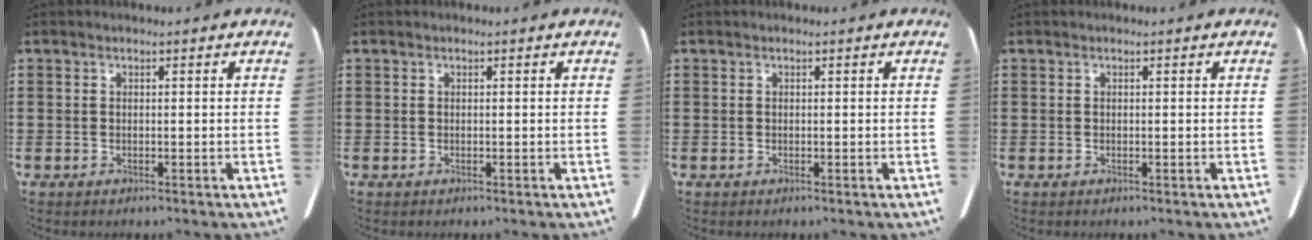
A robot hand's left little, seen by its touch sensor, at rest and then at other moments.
{"total": 0.0}
{"total": 0.0}
{"total": 0.0}